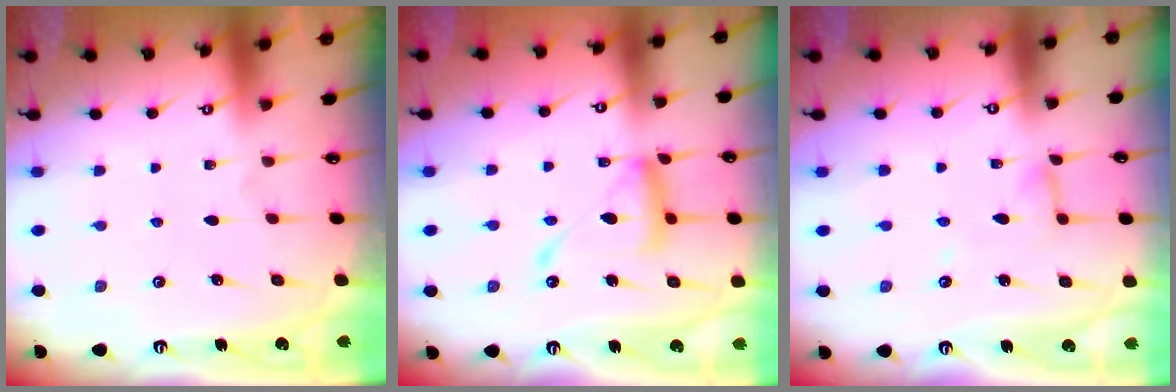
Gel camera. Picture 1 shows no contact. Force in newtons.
{"total": 13.3, "press": 13.3, "slide": 1.1}
{"total": 5.0, "press": 5.0, "slide": 0.3}